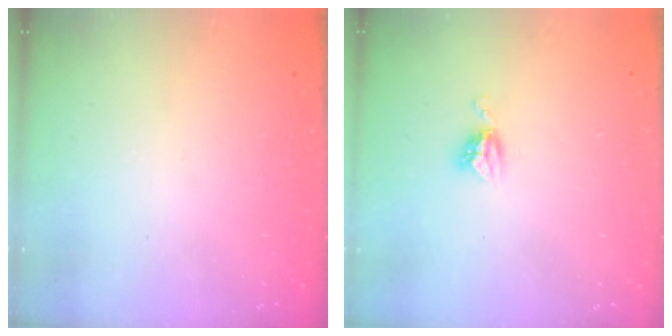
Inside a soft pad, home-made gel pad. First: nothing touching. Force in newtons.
{"total": 4.8, "press": 4.8, "slide": 0.2}